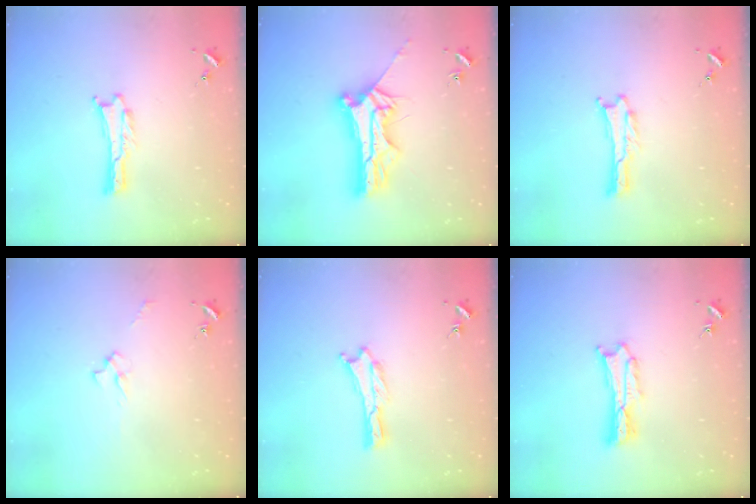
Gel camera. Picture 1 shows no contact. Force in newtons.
{"total": 10.5, "press": 10.5, "slide": 0.9}
{"total": 0.0}
{"total": 2.4, "press": 2.4, "slide": 0.4}
{"total": 0.0}
{"total": 2.7, "press": 2.7, "slide": 0.3}